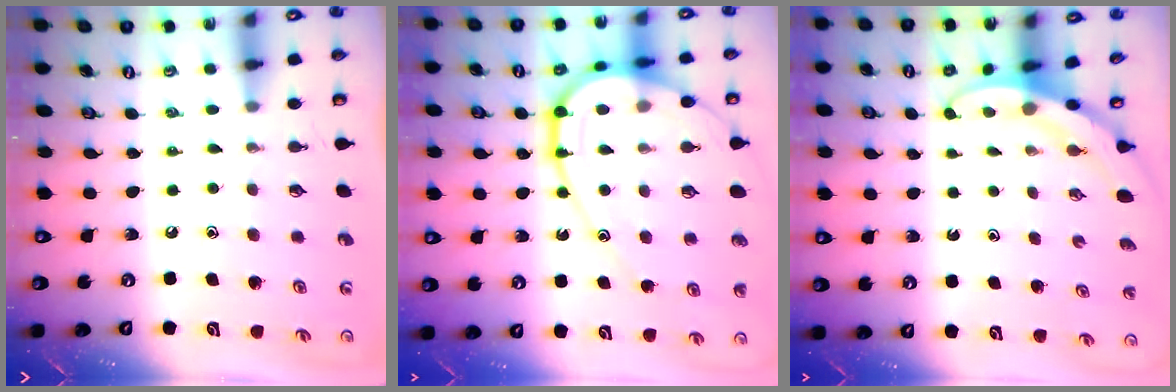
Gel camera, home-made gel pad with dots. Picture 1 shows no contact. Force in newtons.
{"total": 17.7, "press": 17.6, "slide": 1.8}
{"total": 3.3, "press": 3.3, "slide": 0.1}